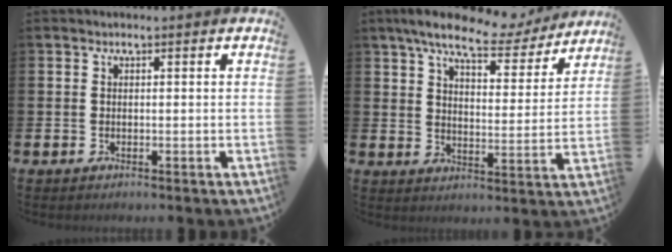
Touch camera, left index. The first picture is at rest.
{"total": 9.0, "force": [7.8, 2.4, 3.9], "torque": [-0.087, -0.044, 0.133]}